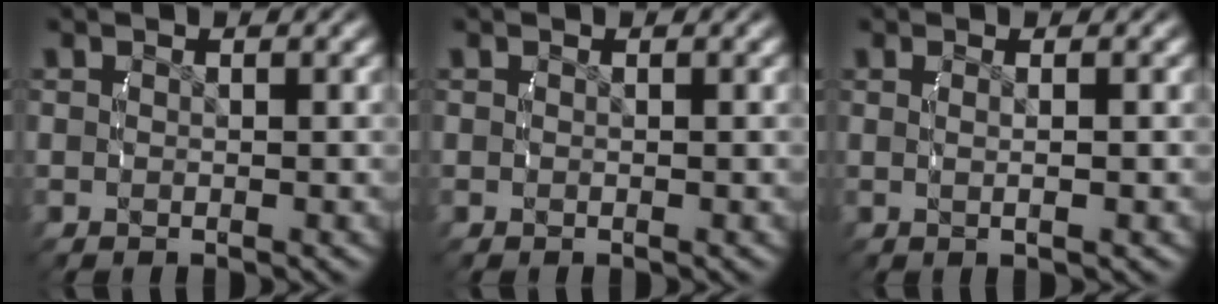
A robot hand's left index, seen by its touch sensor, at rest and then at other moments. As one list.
[{"total": 0.0}, {"total": 1.7, "force": [0.2, -0.8, 1.5], "torque": [-0.023, 0.004, 0.006]}]